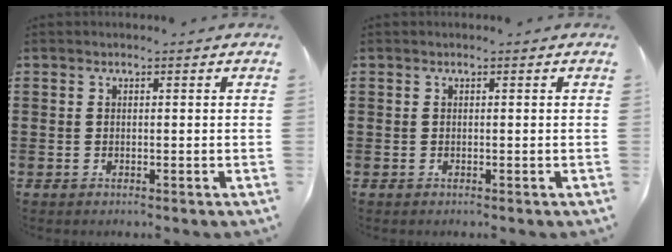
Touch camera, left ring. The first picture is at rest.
{"total": 0.0}